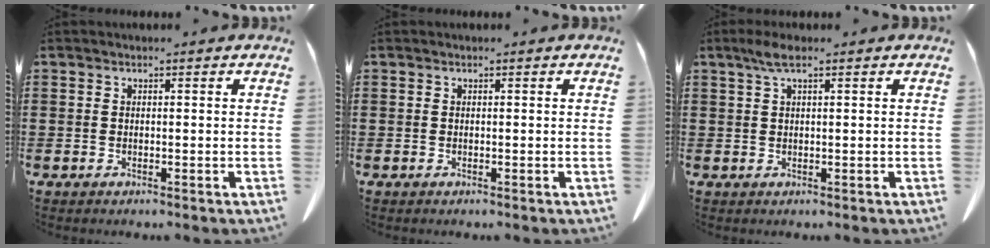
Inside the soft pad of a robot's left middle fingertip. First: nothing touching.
{"total": 0.0}
{"total": 2.7, "force": [1.2, 0.5, 2.3], "torque": [-0.049, 0.003, 0.021]}